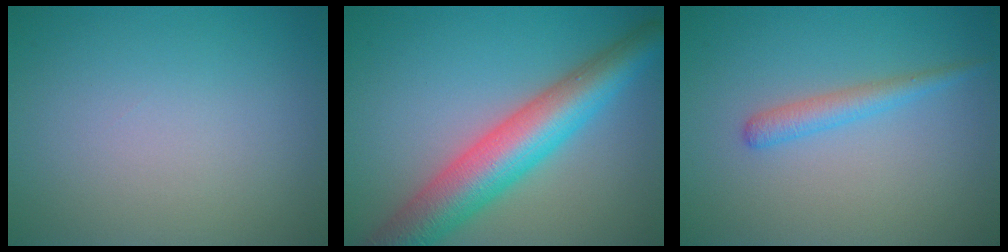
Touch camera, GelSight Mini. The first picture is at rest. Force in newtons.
{"total": 8.5, "press": 8.5, "slide": 0.3}
{"total": 1.9, "press": 1.9, "slide": 0.1}